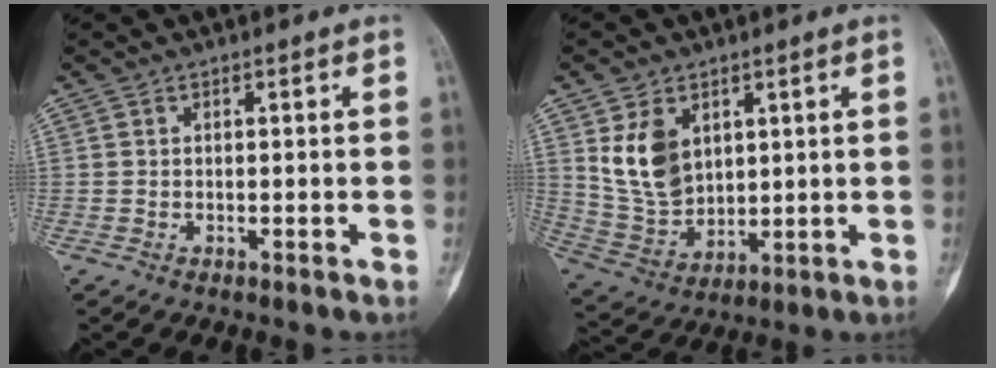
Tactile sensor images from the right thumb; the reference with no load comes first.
{"total": 10.6, "force": [3.8, 7.3, 6.6], "torque": [-0.102, -0.019, 0.095]}